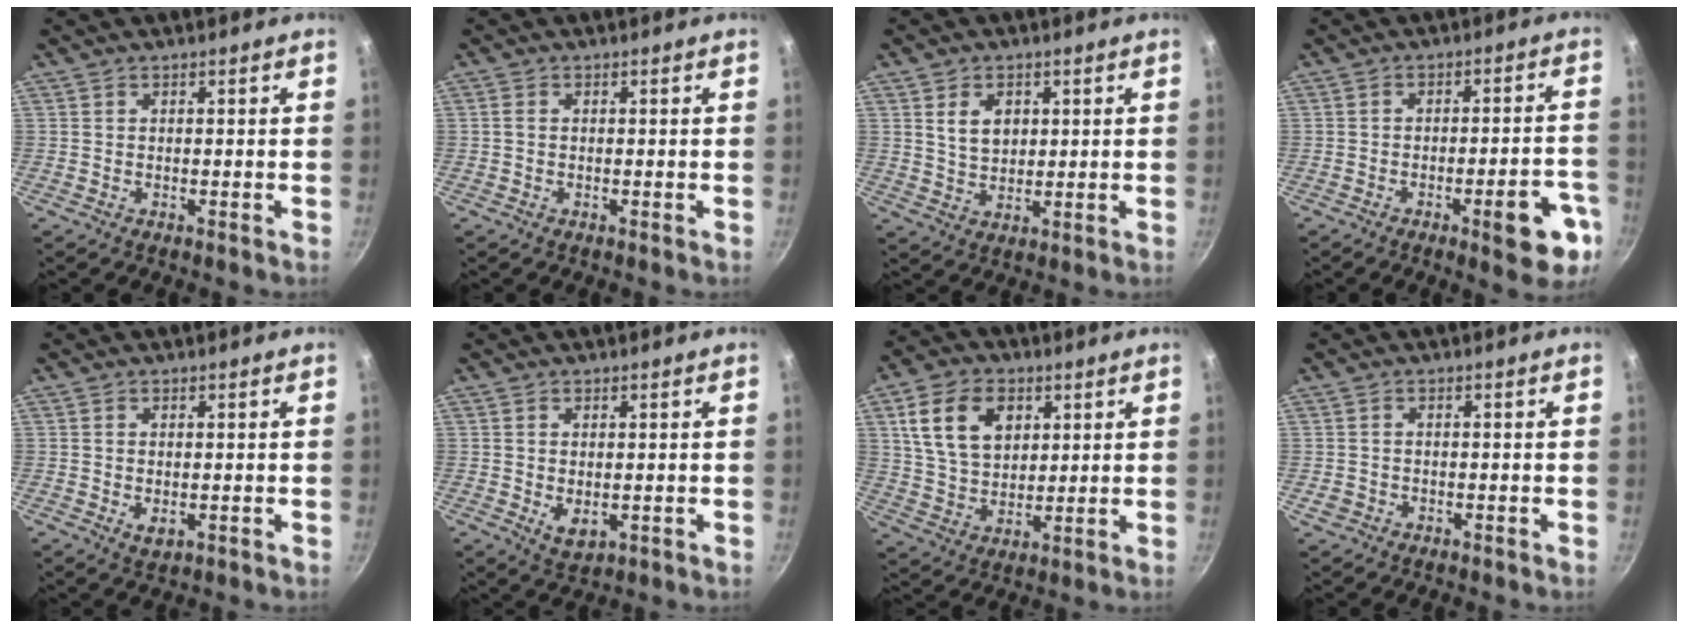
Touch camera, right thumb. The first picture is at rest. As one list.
[{"total": 1.0, "force": [0.0, 0.7, 0.6], "torque": [-0.013, 0.003, -0.001]}, {"total": 5.8, "force": [1.8, 4.2, 3.7], "torque": [-0.046, -0.011, 0.037]}, {"total": 11.2, "force": [-5.1, 3.4, 9.3], "torque": [-0.088, 0.032, -0.060]}, {"total": 2.5, "force": [-0.3, 1.5, 2.0], "torque": [-0.033, -0.007, -0.002]}, {"total": 4.1, "force": [-0.3, 2.5, 3.2], "torque": [-0.053, -0.013, 0.002]}, {"total": 13.3, "force": [4.6, 9.3, 8.3], "torque": [-0.126, -0.008, 0.086]}, {"total": 1.7, "force": [-0.6, 1.5, 0.7], "torque": [-0.013, 0.003, -0.006]}]